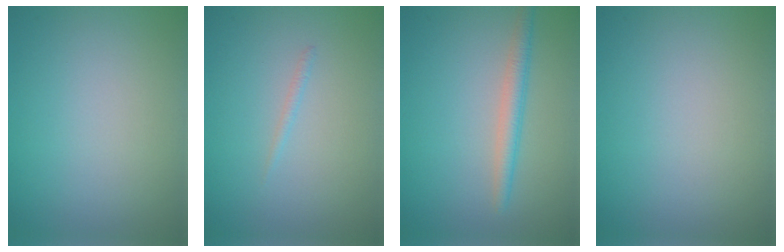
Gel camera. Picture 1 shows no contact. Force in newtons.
{"total": 0.6, "press": 0.5, "slide": 0.1}
{"total": 2.3, "press": 2.3, "slide": 0.1}
{"total": 0.0}